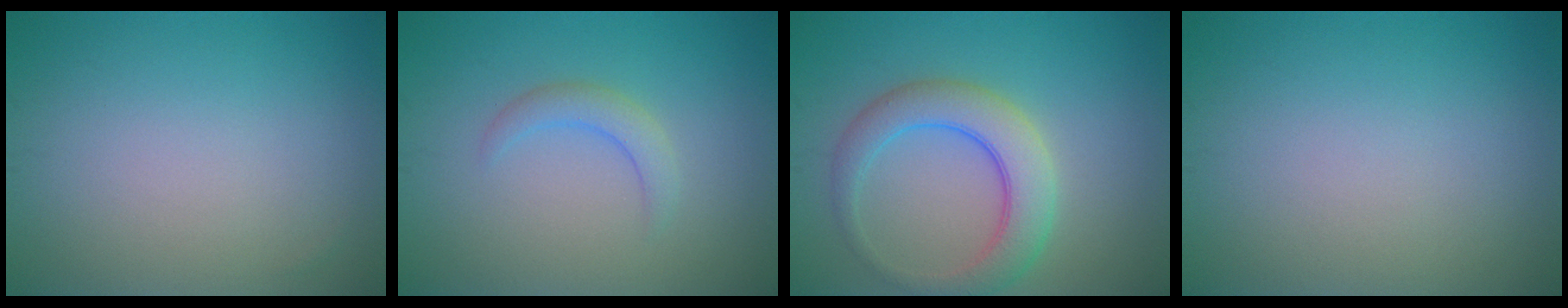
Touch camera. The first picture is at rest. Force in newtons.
{"total": 2.0, "press": 2.0, "slide": 0.3}
{"total": 5.0, "press": 5.0, "slide": 0.1}
{"total": 0.0}